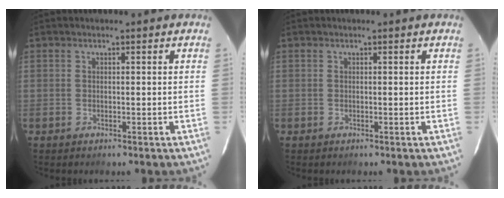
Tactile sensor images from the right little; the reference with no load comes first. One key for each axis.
{"total": 0.0}